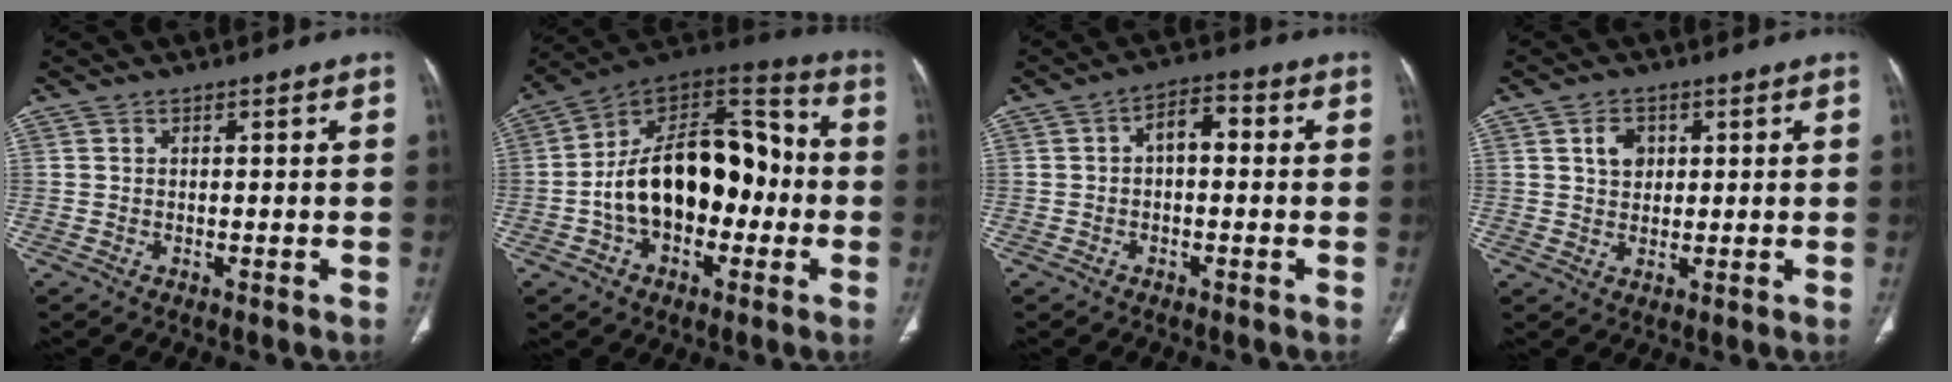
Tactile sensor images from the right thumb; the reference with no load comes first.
{"total": 23.1, "force": [-2.5, 14.2, 18.1], "torque": [-0.266, 0.052, -0.040]}
{"total": 5.2, "force": [0.2, 2.9, 4.3], "torque": [-0.057, 0.021, -0.006]}
{"total": 4.3, "force": [1.4, 3.3, 2.4], "torque": [-0.024, -0.005, 0.025]}